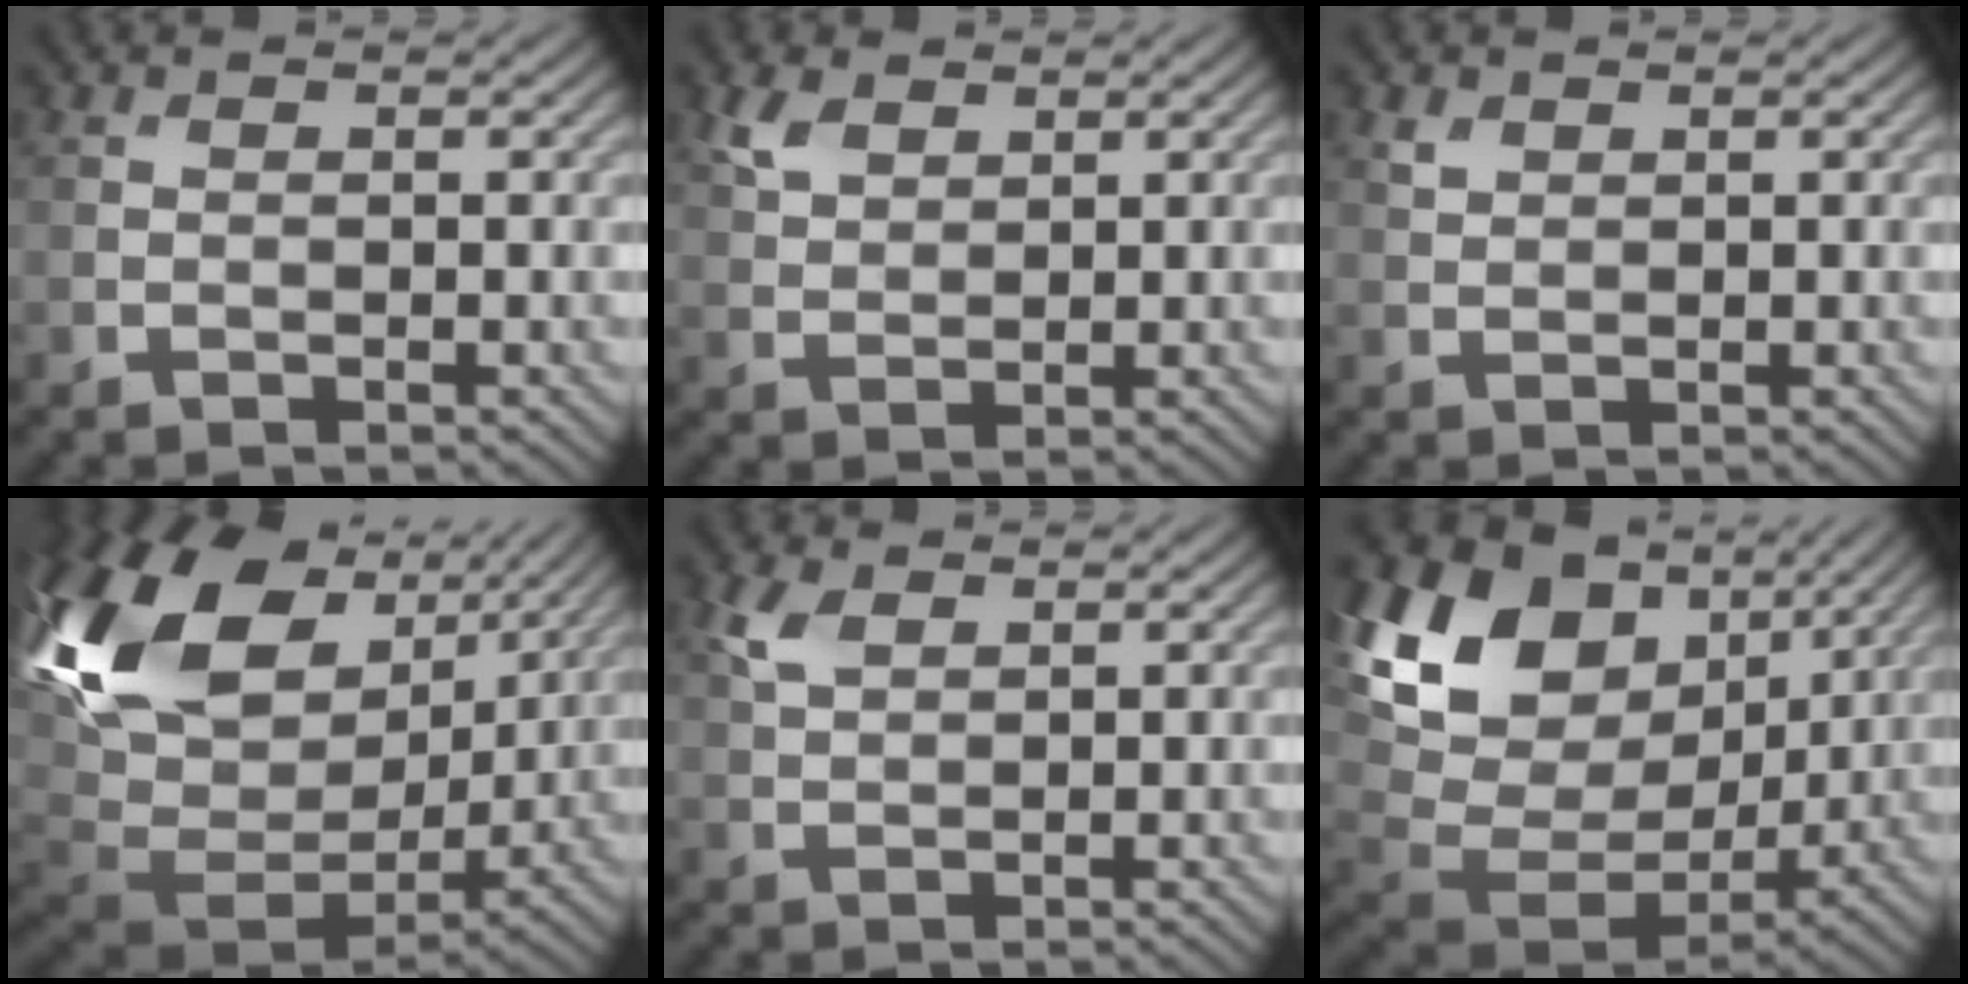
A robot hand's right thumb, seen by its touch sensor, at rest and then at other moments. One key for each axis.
{"total": 3.4, "fx": 2.2, "fy": 2.0, "fz": 1.7, "tx": -0.044, "ty": 0.001, "tz": 0.048}
{"total": 1.3, "fx": 0.9, "fy": 0.7, "fz": 0.4, "tx": -0.012, "ty": -0.001, "tz": 0.021}
{"total": 20.2, "fx": 6.9, "fy": 13.0, "fz": 13.8, "tx": -0.321, "ty": 0.007, "tz": 0.136}
{"total": 3.3, "fx": 1.8, "fy": 1.9, "fz": 2.1, "tx": -0.054, "ty": 0.004, "tz": 0.036}
{"total": 16.9, "fx": 6.2, "fy": 11.8, "fz": 10.4, "tx": -0.246, "ty": 0.012, "tz": 0.131}